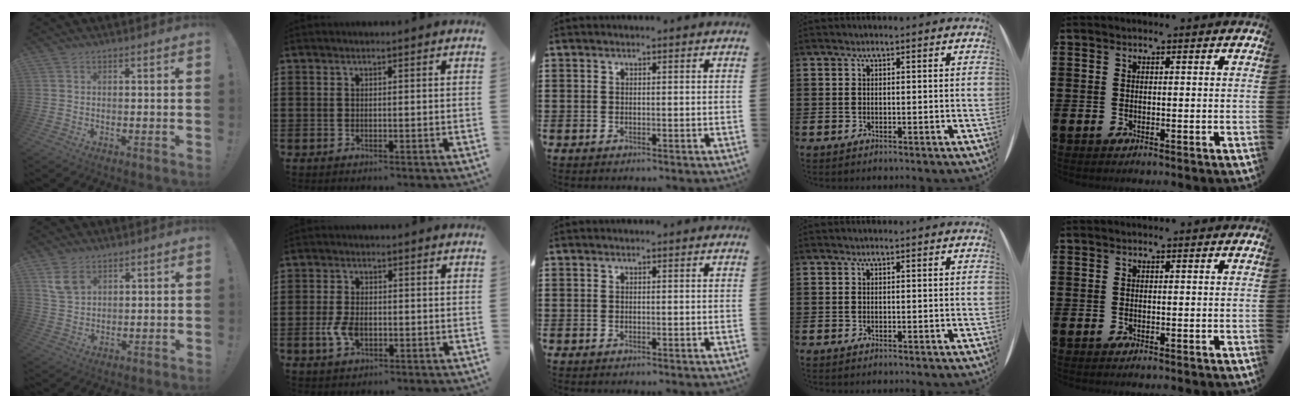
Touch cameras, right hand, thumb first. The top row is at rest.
{"thumb": {"total": 6.1, "force": [3.7, 3.8, 3.1], "torque": [-0.047, -0.014, 0.072]}, "index": {"total": 4.0, "force": [-1.0, 2.3, 3.2], "torque": [-0.077, -0.006, -0.020]}}